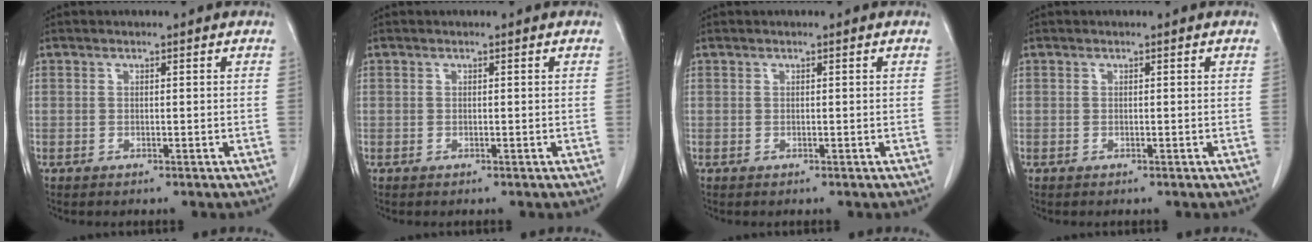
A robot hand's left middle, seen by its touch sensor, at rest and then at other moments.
{"total": 0.0}
{"total": 0.0}
{"total": 0.0}